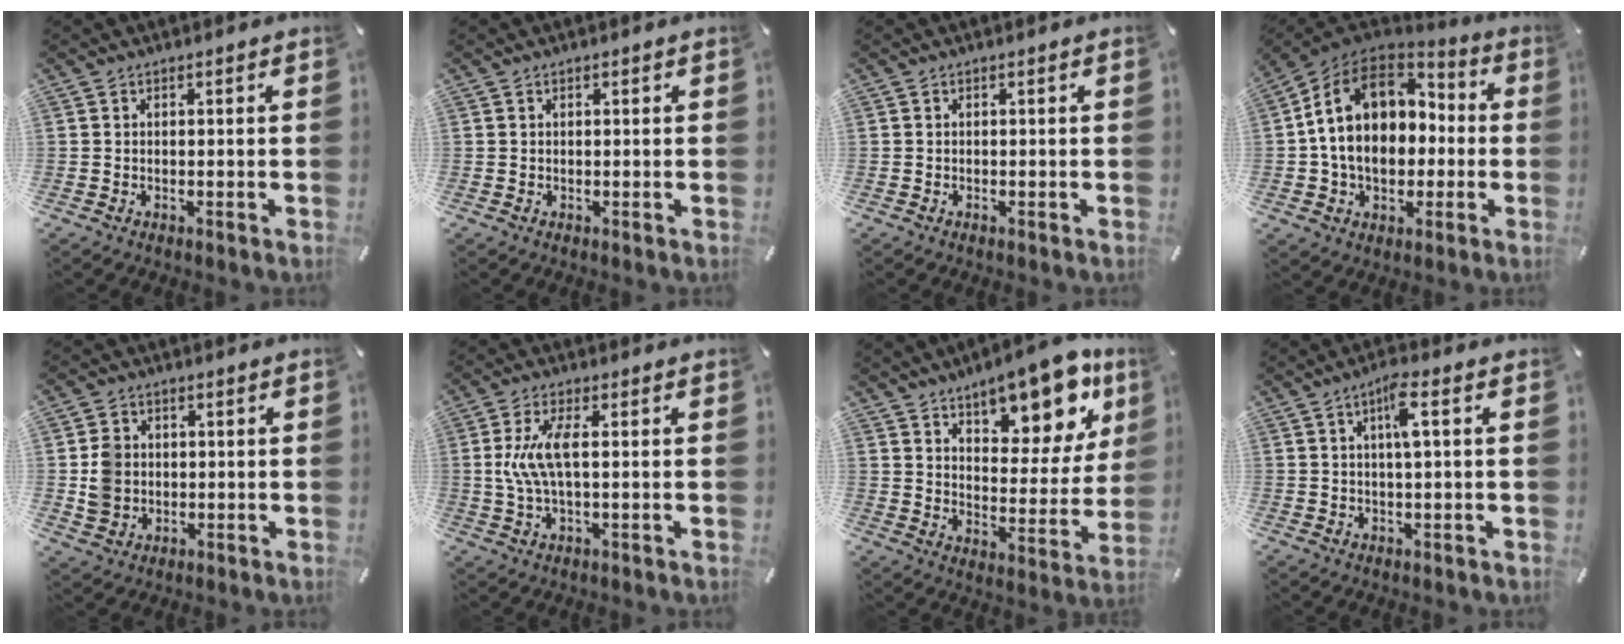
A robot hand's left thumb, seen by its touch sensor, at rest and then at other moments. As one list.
[{"total": 0.0}, {"total": 0.5, "force": [-0.2, 0.1, 0.5], "torque": [-0.008, -0.003, -0.003]}, {"total": 17.0, "force": [1.3, 13.6, 10.2], "torque": [-0.188, 0.007, 0.025]}, {"total": 6.2, "force": [0.0, 5.8, 2.2], "torque": [-0.055, 0.010, 0.002]}, {"total": 8.3, "force": [0.6, 2.8, 7.8], "torque": [-0.172, -0.008, 0.005]}, {"total": 13.8, "force": [10.9, 5.7, 6.2], "torque": [-0.078, -0.089, 0.189]}, {"total": 5.4, "force": [1.3, 0.9, 5.1], "torque": [-0.094, 0.001, 0.017]}]